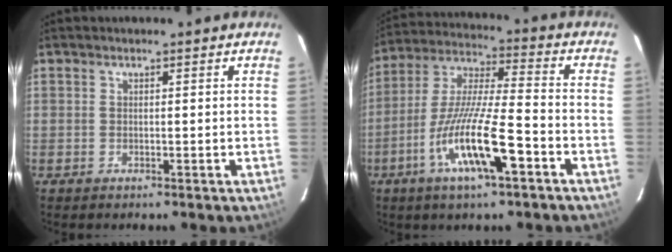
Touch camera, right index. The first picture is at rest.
{"total": 15.0, "force": [-6.9, 2.1, 13.2], "torque": [-0.264, -0.013, -0.133]}